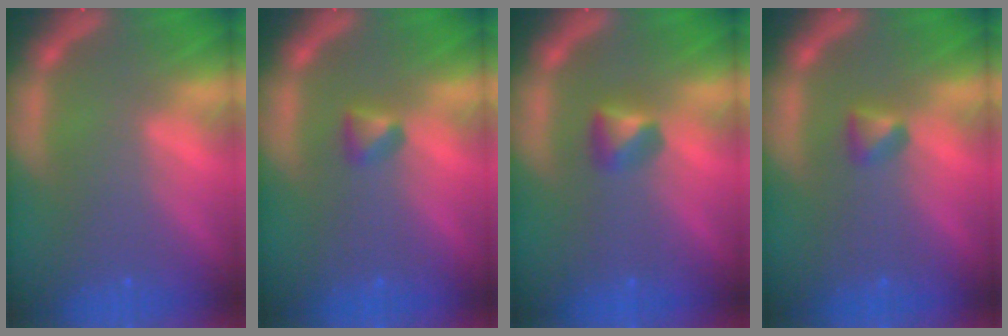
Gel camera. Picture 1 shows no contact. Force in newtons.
{"total": 1.4}
{"total": 1.9}
{"total": 1.4}